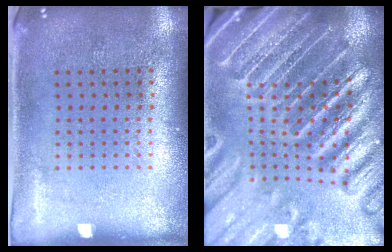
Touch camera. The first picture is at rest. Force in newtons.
{"total": 4.5, "press": 4.2, "slide": 1.6}